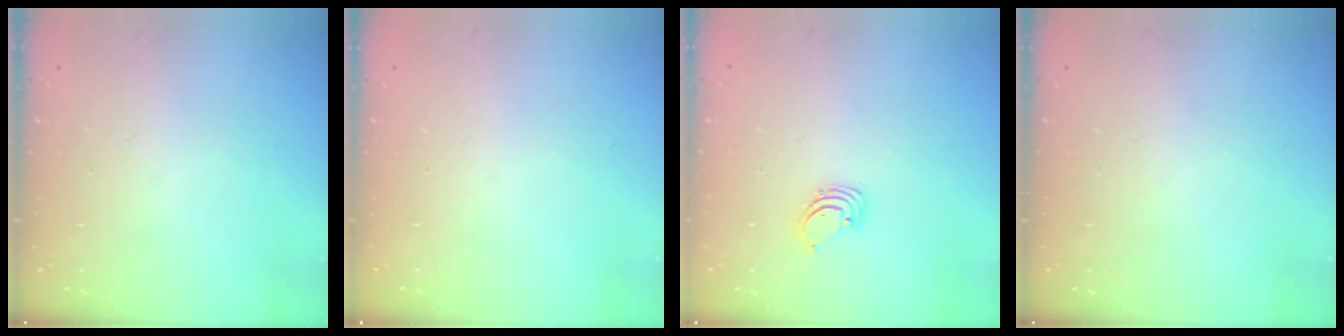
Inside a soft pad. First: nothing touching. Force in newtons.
{"total": 0.0}
{"total": 1.4, "press": 1.4, "slide": 0.1}
{"total": 0.0}